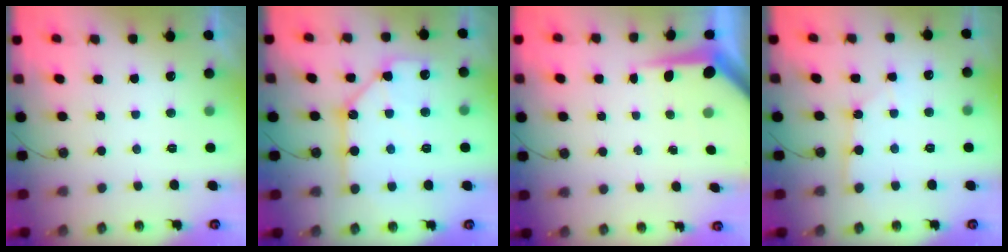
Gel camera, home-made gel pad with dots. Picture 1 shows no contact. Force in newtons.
{"total": 11.9, "press": 11.8, "slide": 1.1}
{"total": 5.4, "press": 5.4, "slide": 0.6}
{"total": 2.8, "press": 2.8, "slide": 0.2}